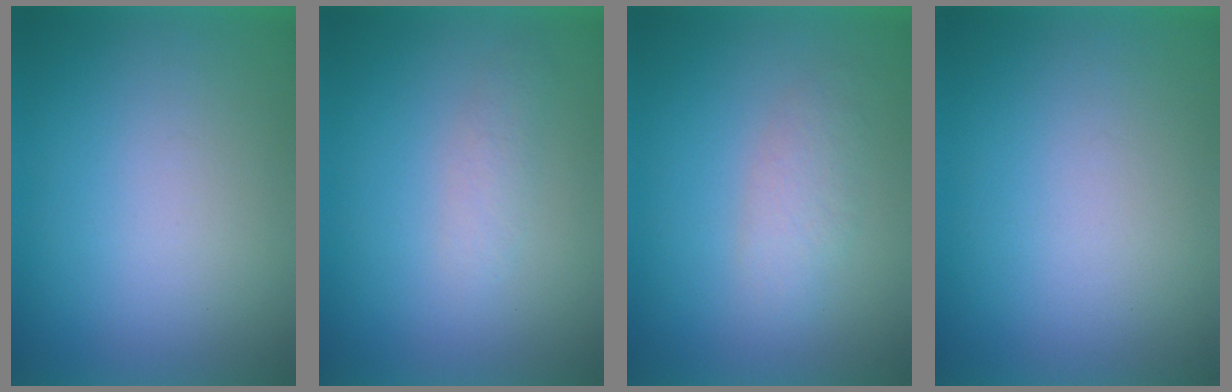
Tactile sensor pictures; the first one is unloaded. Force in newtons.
{"total": 1.9}
{"total": 2.7}
{"total": 0.0}